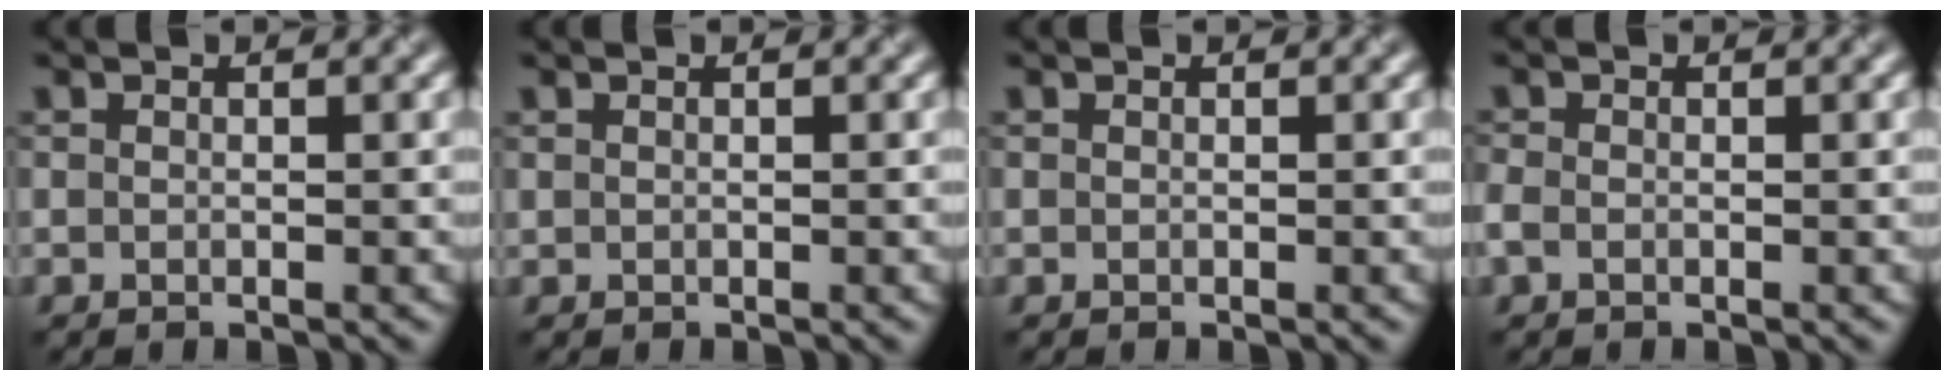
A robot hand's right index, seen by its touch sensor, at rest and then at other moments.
{"total": 0.0}
{"total": 0.0}
{"total": 1.2, "force": [-0.4, 0.8, 0.7], "torque": [-0.019, 0.004, -0.013]}